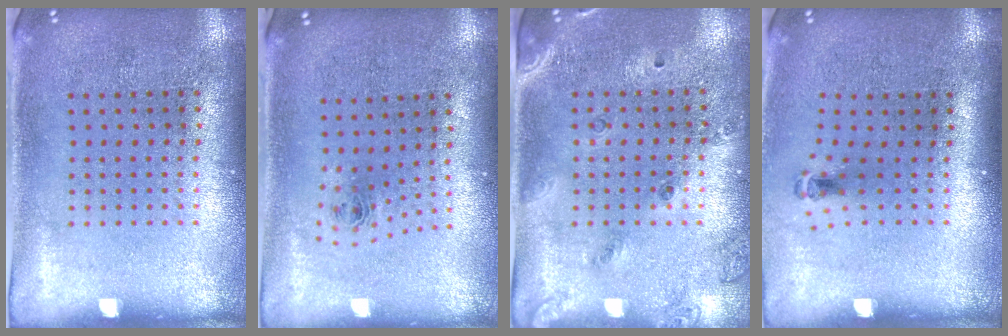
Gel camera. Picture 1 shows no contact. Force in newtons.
{"total": 0.8, "press": 0.3, "slide": 0.7}
{"total": 1.5, "press": 1.3, "slide": 0.7}
{"total": 0.6, "press": 0.3, "slide": 0.5}